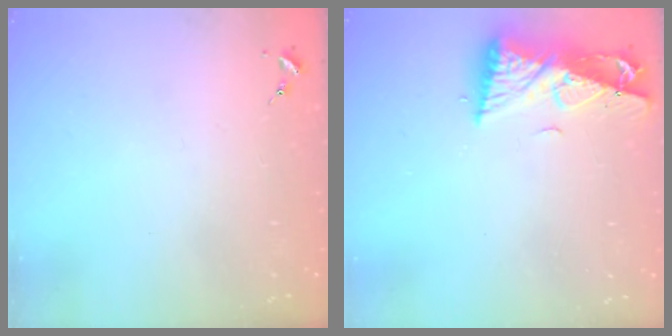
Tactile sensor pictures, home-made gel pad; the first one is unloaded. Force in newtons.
{"total": 10.1, "press": 10.0, "slide": 1.4}